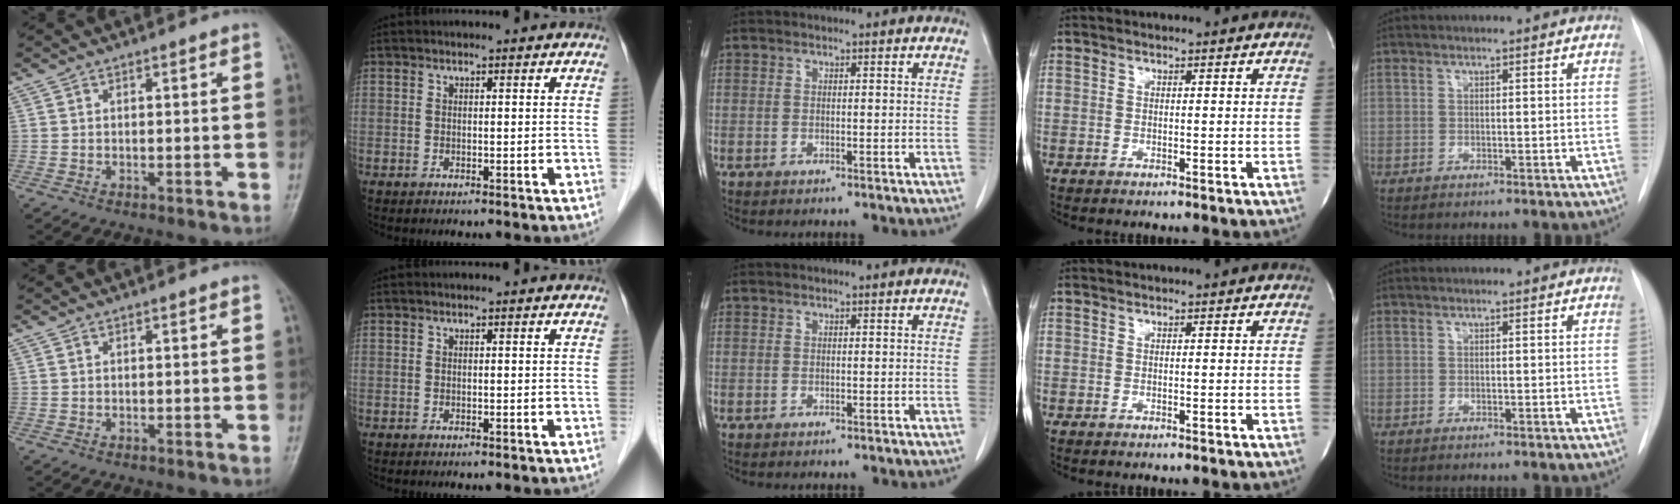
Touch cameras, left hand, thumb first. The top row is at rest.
{}